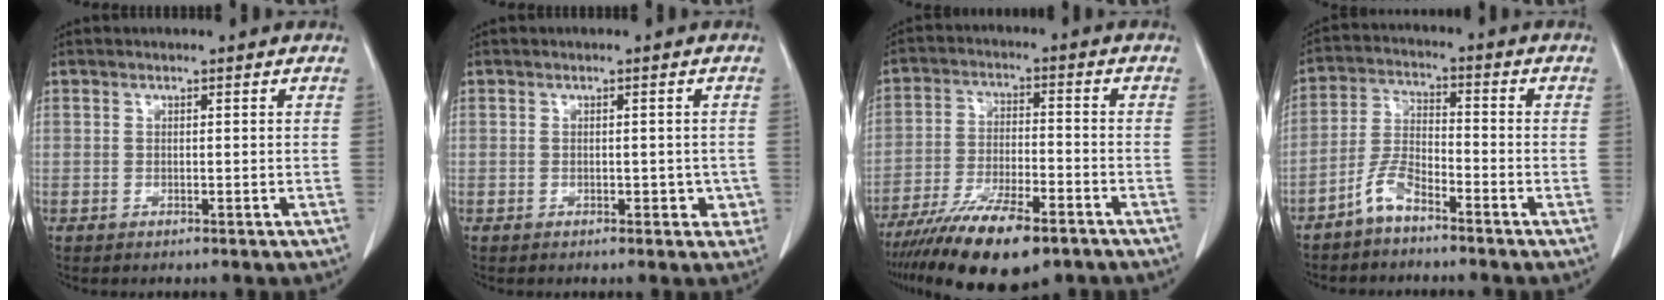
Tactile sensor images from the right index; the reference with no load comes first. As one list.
[{"total": 2.5, "force": [-0.7, 1.8, 1.6], "torque": [-0.005, 0.008, -0.004]}, {"total": 14.9, "force": [-10.5, 3.6, 9.9], "torque": [-0.182, -0.030, -0.180]}, {"total": 5.4, "force": [-4.2, 1.4, 3.1], "torque": [-0.076, 0.001, -0.088]}]